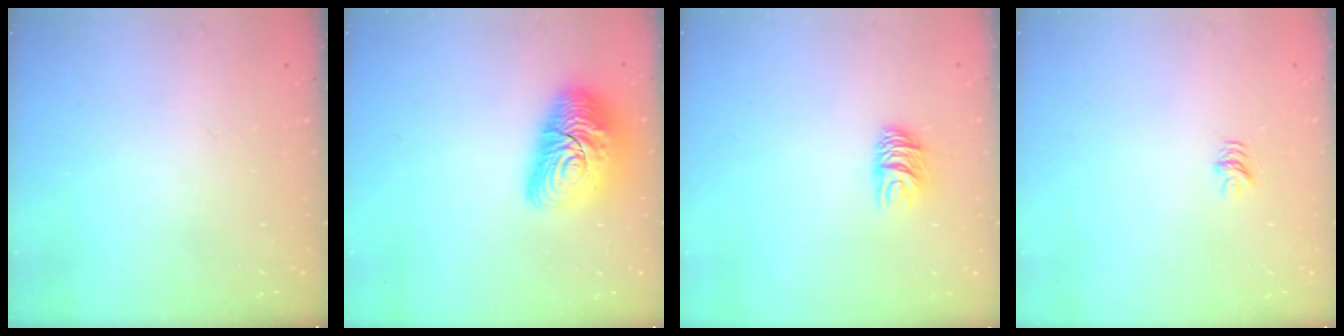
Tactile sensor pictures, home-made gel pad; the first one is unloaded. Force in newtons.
{"total": 14.7, "press": 14.6, "slide": 1.0}
{"total": 6.7, "press": 6.7, "slide": 0.7}
{"total": 3.9, "press": 3.9, "slide": 0.3}